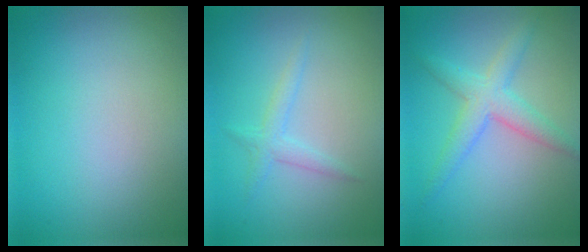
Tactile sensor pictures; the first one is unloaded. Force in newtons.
{"total": 1.6, "press": 1.6, "slide": 0.1}
{"total": 3.5, "press": 3.5, "slide": 0.1}